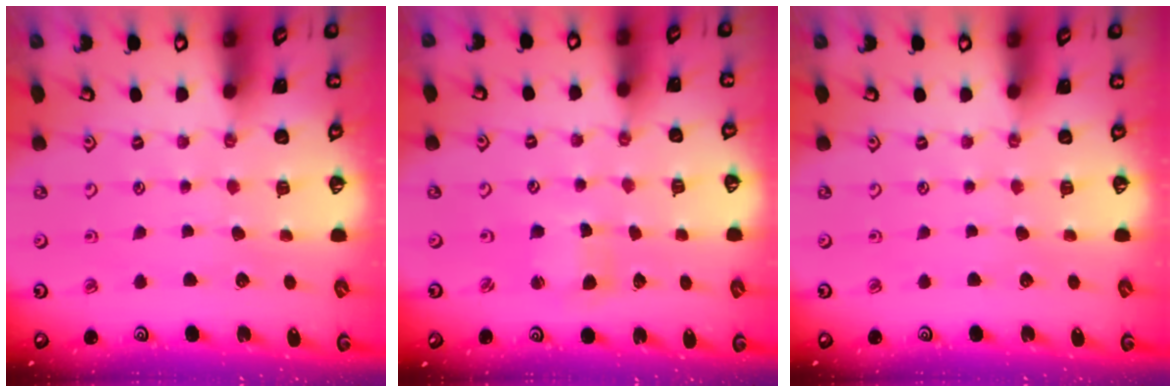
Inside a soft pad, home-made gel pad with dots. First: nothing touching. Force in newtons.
{"total": 1.7, "press": 1.7, "slide": 0.4}
{"total": 0.0}